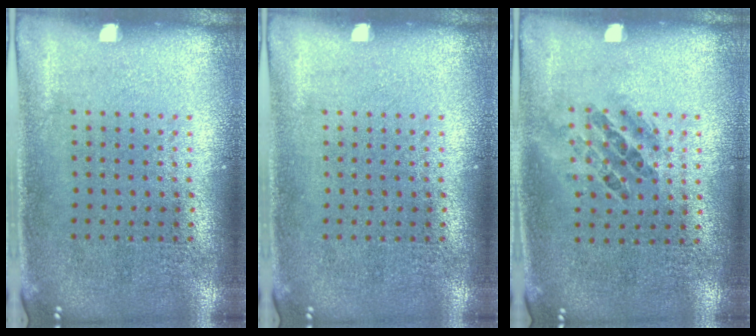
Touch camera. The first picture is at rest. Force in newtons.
{"total": 0.0}
{"total": 0.9, "press": 0.8, "slide": 0.5}